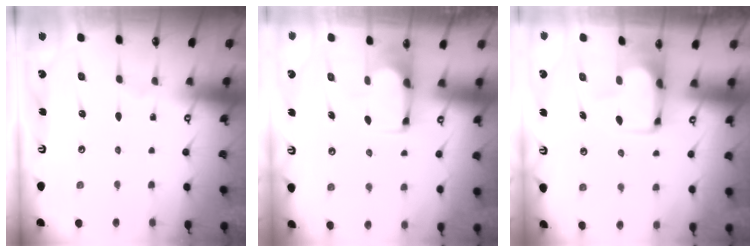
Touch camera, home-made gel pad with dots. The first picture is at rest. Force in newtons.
{"total": 1.8, "press": 1.7, "slide": 0.5}
{"total": 5.9, "press": 5.9, "slide": 0.8}